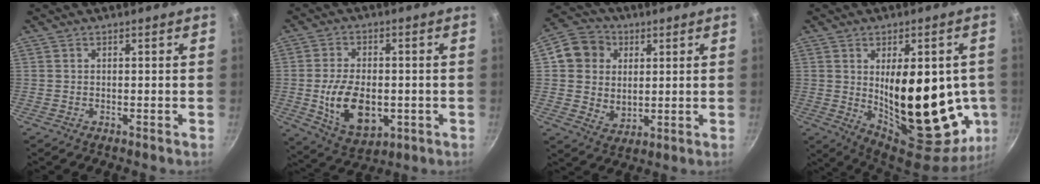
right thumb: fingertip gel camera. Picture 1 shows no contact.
{"total": 13.2, "force": [-2.0, 8.1, 10.2], "torque": [-0.168, -0.002, -0.021]}
{"total": 11.0, "force": [3.1, 9.4, 4.7], "torque": [-0.044, -0.009, 0.052]}
{"total": 26.6, "force": [-0.3, 12.5, 23.4], "torque": [-0.295, -0.039, 0.022]}